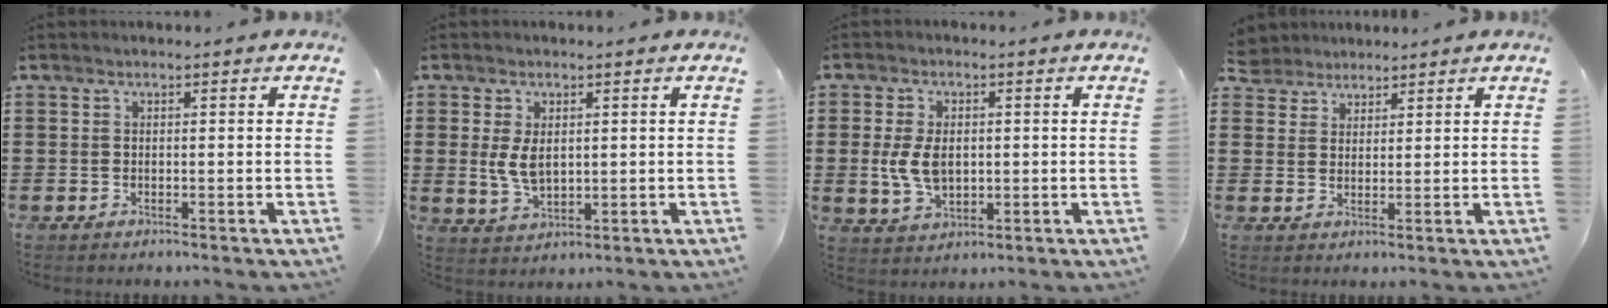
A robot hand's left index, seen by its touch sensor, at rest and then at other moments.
{"total": 4.8, "force": [0.8, 2.7, 3.8], "torque": [-0.094, 0.000, 0.010]}
{"total": 6.3, "force": [0.2, 3.9, 4.9], "torque": [-0.117, 0.004, -0.002]}
{"total": 3.2, "force": [2.8, 1.4, -0.5], "torque": [-0.006, 0.002, 0.053]}